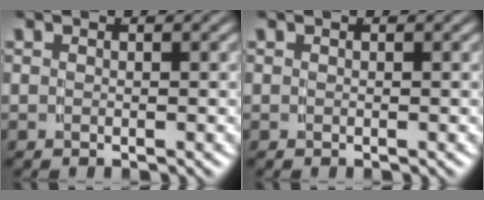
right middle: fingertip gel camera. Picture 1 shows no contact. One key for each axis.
{"total": 0.0}